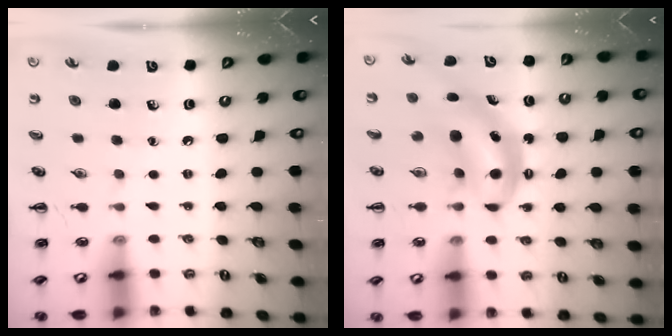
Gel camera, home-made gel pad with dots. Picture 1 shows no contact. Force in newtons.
{"total": 5.5, "press": 5.4, "slide": 0.8}